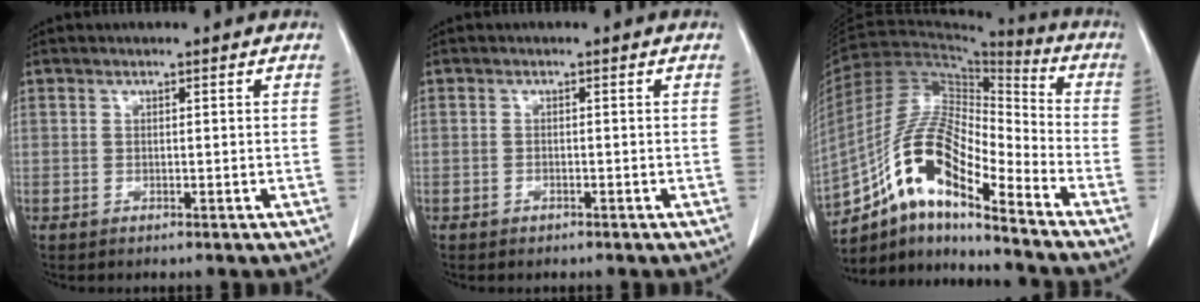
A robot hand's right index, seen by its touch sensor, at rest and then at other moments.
{"total": 0.7, "force": [-0.5, 0.4, 0.2], "torque": [-0.006, 0.001, -0.007]}
{"total": 15.1, "force": [-9.4, 3.3, 11.4], "torque": [-0.221, 0.022, -0.168]}